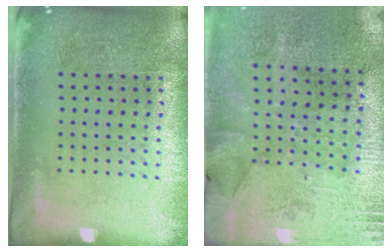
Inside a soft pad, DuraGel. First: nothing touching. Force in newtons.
{"total": 2.7, "press": 2.3, "slide": 1.5}